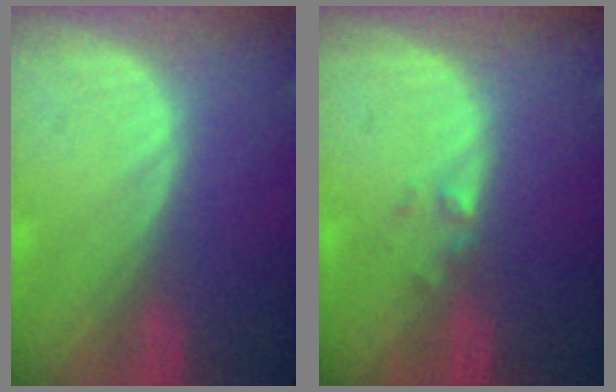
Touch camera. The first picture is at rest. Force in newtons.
{"total": 1.3, "press": 1.0, "slide": 0.8}